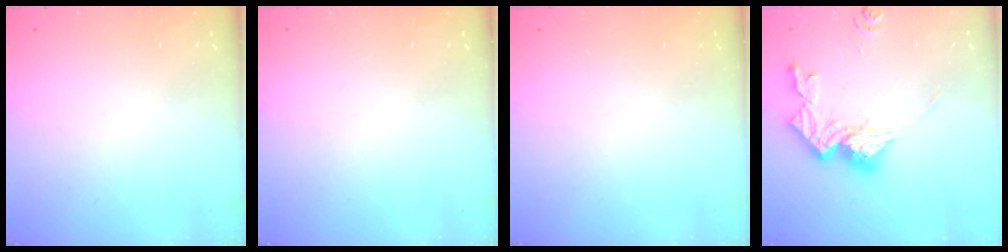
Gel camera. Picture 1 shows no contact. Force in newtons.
{"total": 0.0}
{"total": 0.0}
{"total": 14.1, "press": 14.0, "slide": 1.5}